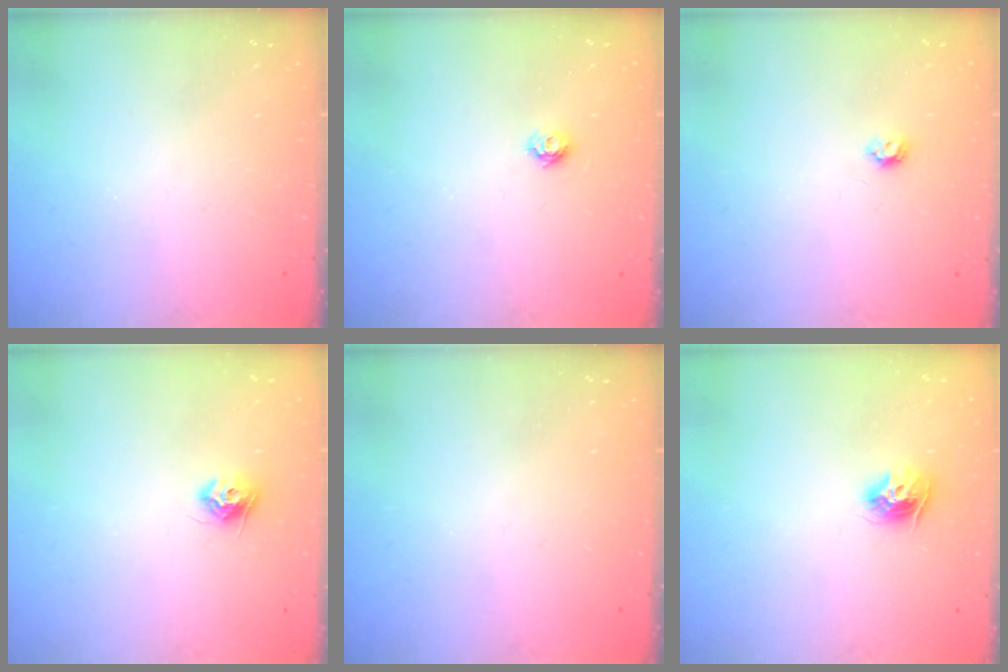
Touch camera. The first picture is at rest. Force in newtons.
{"total": 5.8, "press": 5.8, "slide": 0.3}
{"total": 4.0, "press": 4.0, "slide": 0.6}
{"total": 8.1, "press": 8.1, "slide": 0.2}
{"total": 0.0}
{"total": 9.6, "press": 9.6, "slide": 0.7}